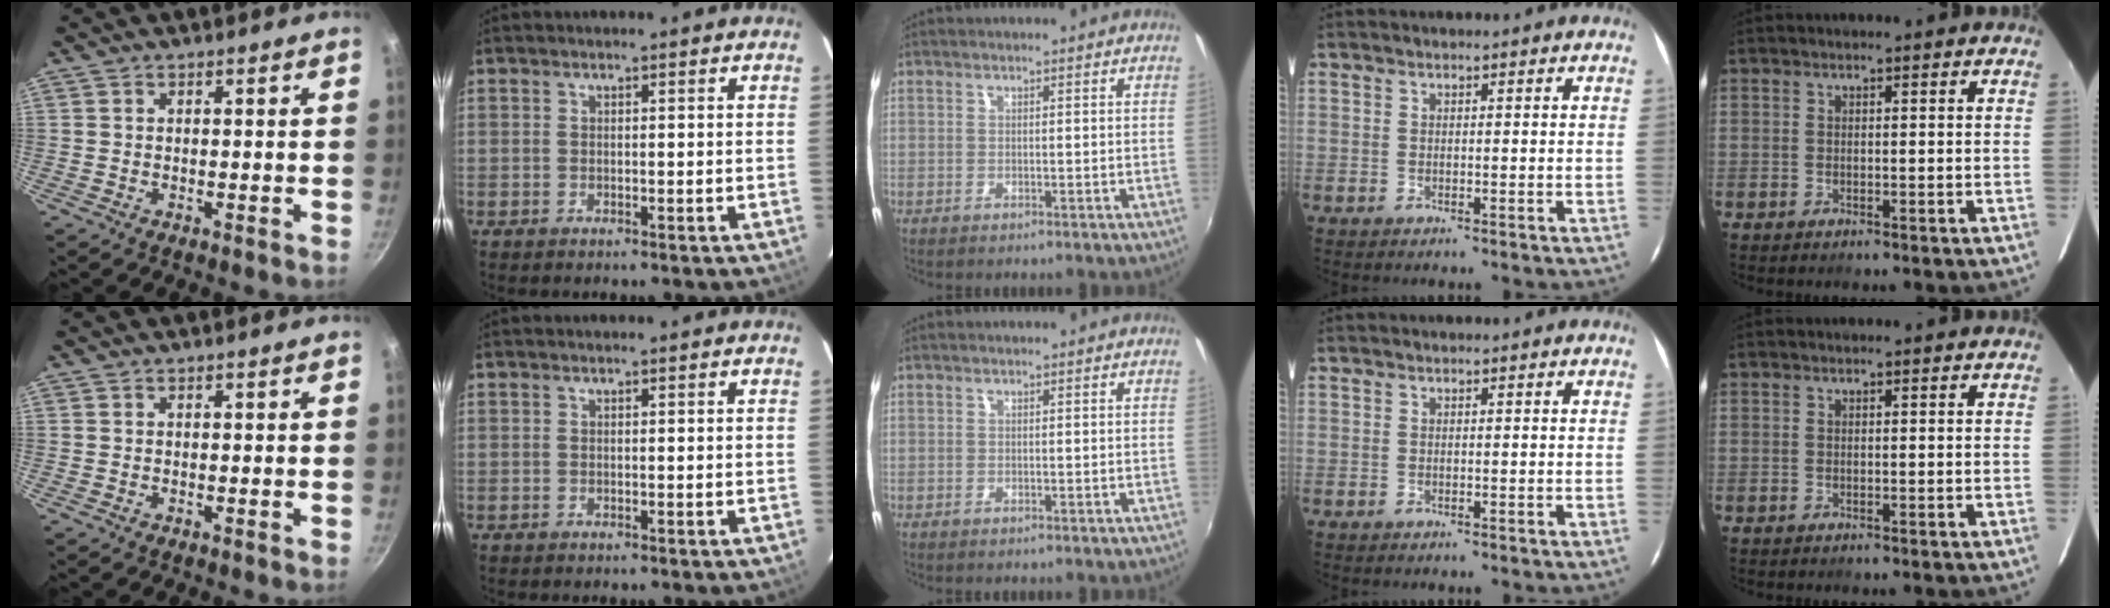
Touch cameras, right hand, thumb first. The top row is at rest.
{}